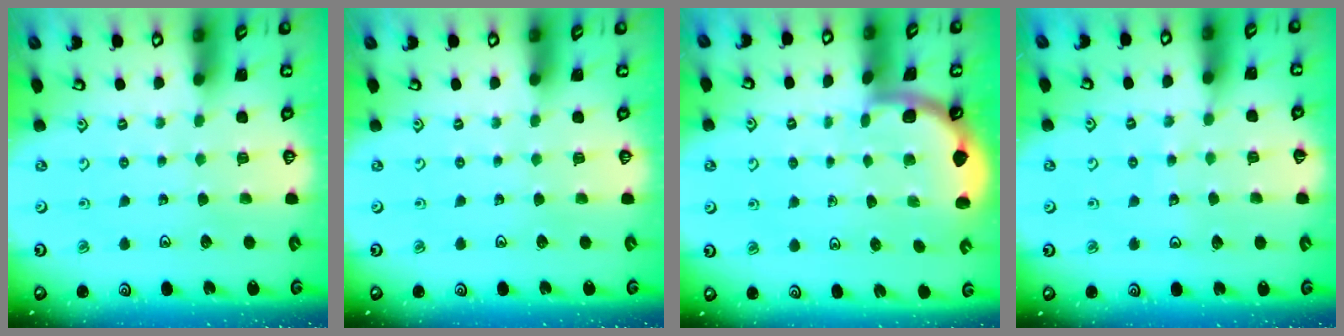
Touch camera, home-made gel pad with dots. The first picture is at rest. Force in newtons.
{"total": 0.0}
{"total": 1.7, "press": 1.7, "slide": 0.0}
{"total": 5.9, "press": 5.9, "slide": 0.8}